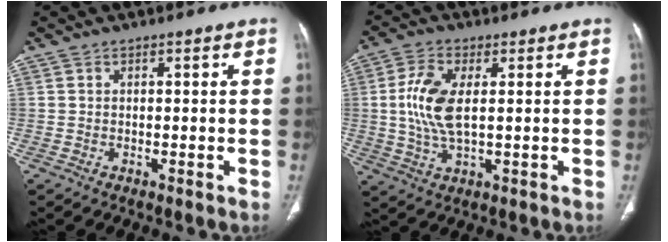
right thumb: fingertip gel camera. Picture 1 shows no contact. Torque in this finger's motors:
{"motor_torque": [-0.40, 1.13, 0.73, 0.34, 0.17]}